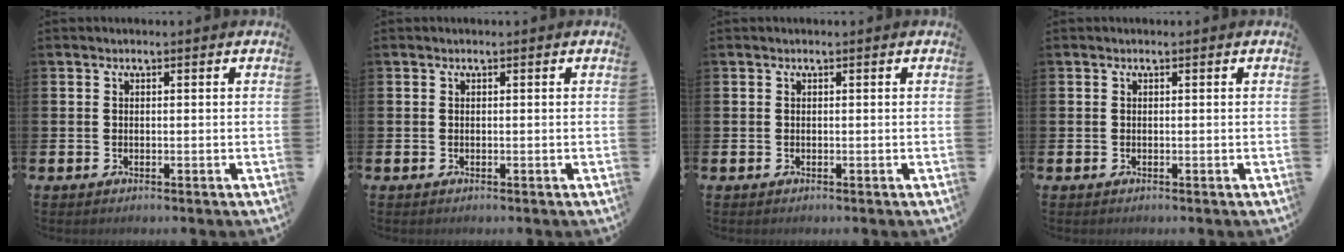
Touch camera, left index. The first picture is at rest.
{"total": 0.0}
{"total": 0.0}
{"total": 0.0}